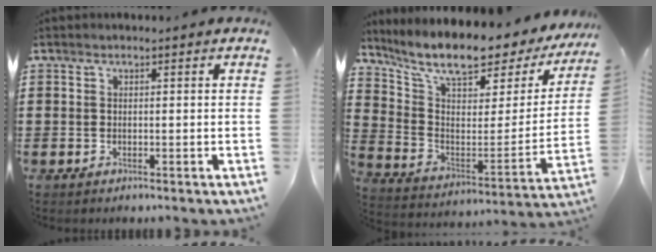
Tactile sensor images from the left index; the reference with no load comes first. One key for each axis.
{"total": 10.0, "fx": 8.0, "fy": 2.2, "fz": 5.5, "tx": -0.127, "ty": -0.059, "tz": 0.133}